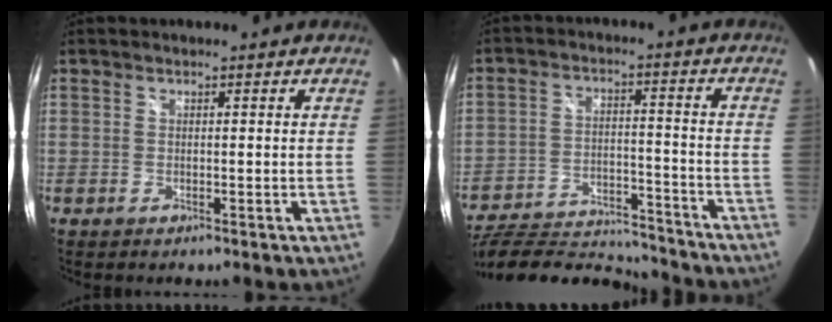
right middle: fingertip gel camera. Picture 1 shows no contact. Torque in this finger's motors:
{"motor_torque": [0.75, -1.39, -0.14, -0.03]}